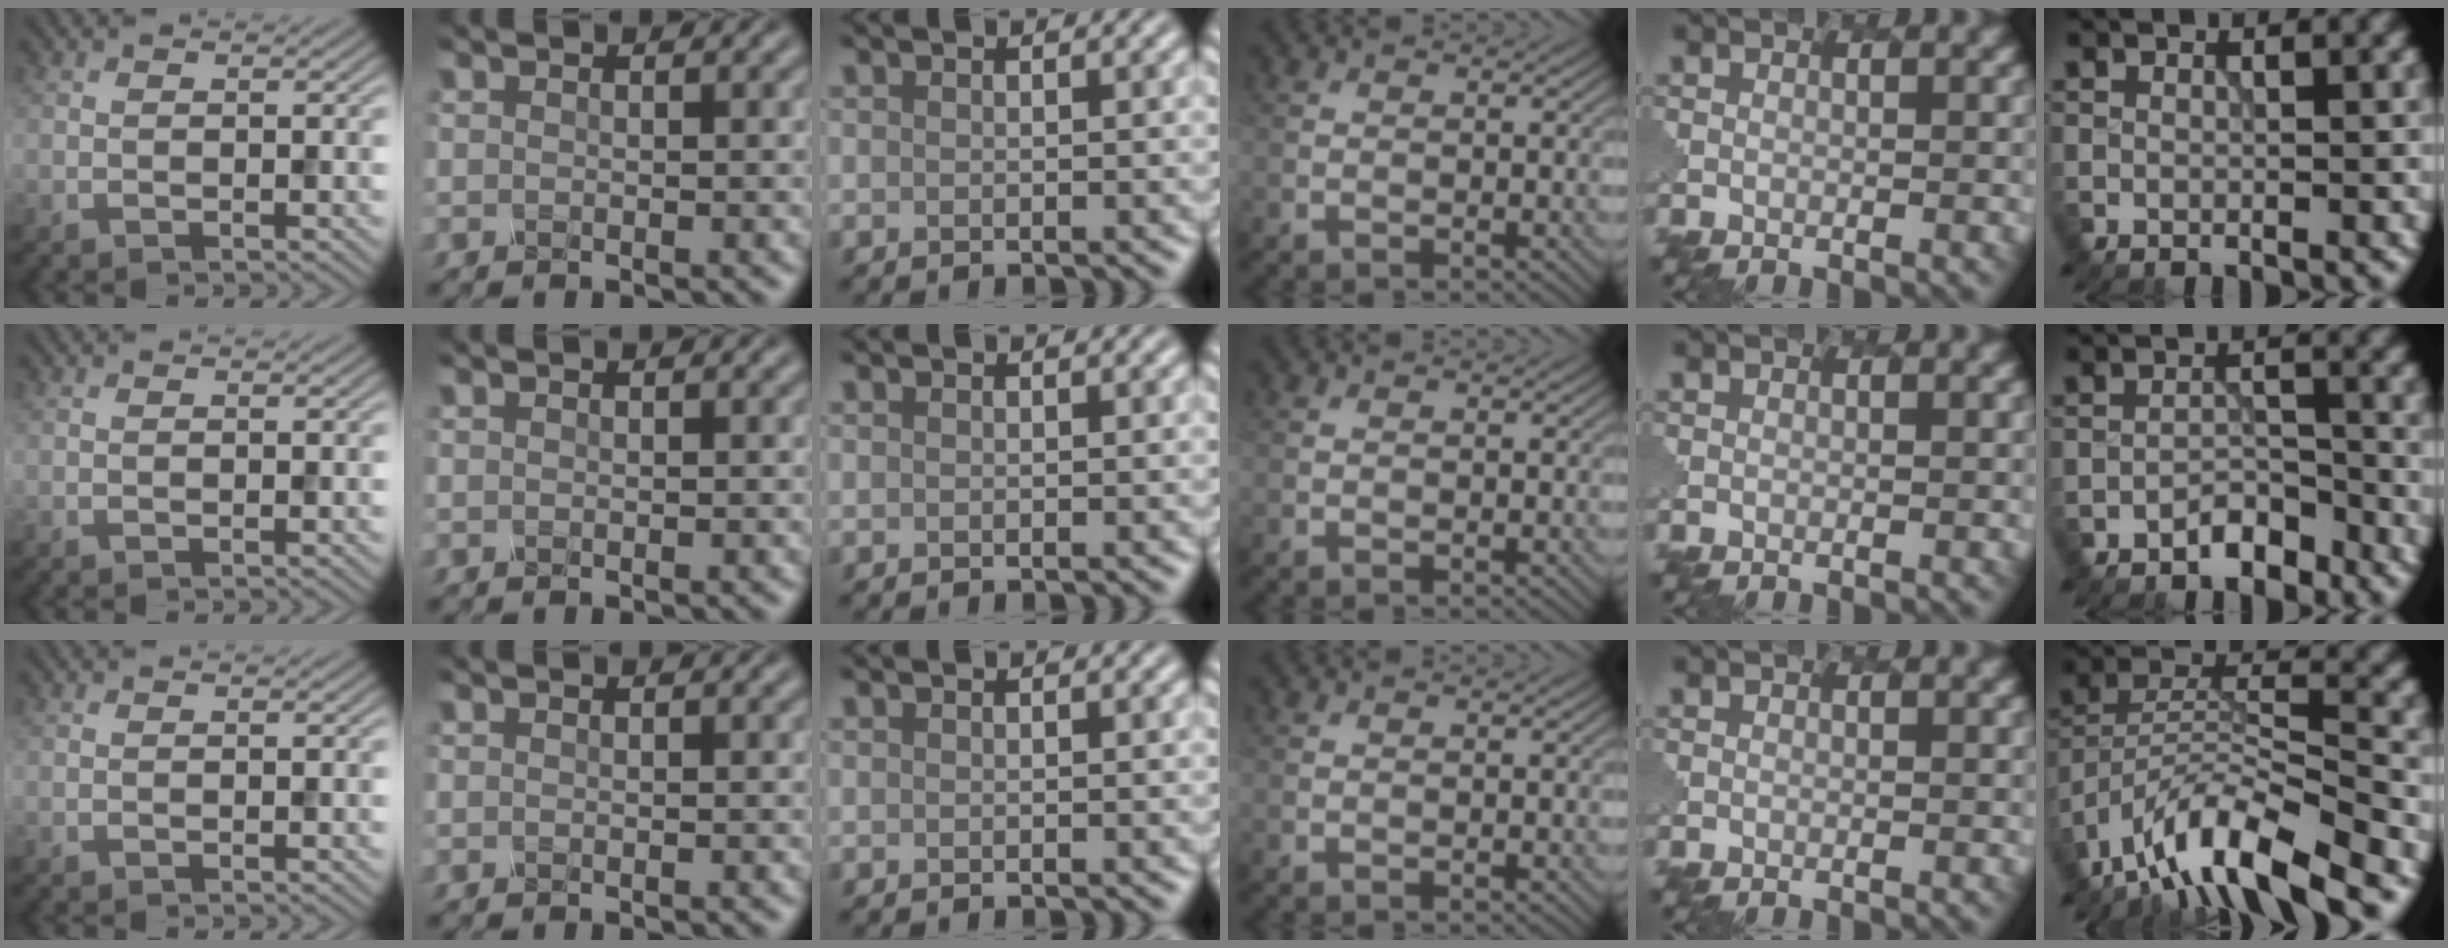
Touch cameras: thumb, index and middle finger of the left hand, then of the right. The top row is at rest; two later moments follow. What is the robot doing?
{"motion": "dispense", "object": "dispenser bottle"}